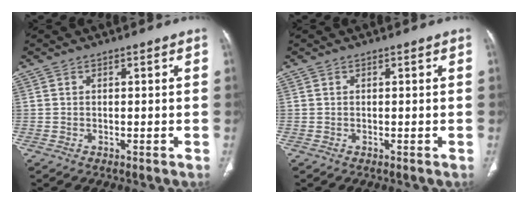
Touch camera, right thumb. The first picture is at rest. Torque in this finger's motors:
{"motor_torque": [0.00, 0.00, 0.21, 0.20, 0.00]}